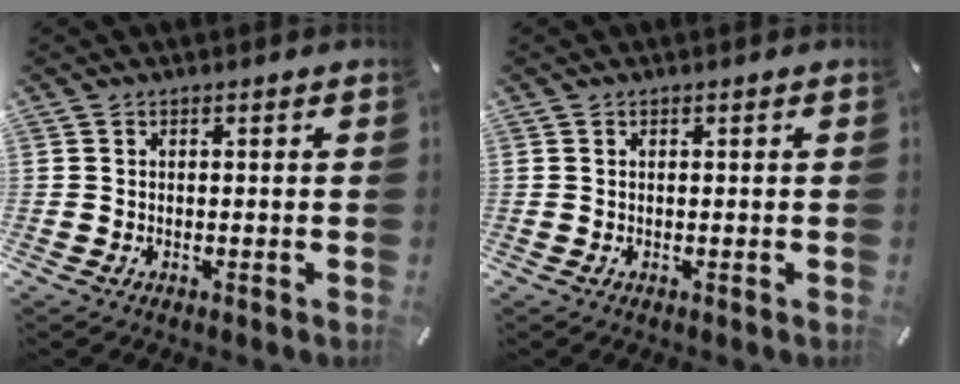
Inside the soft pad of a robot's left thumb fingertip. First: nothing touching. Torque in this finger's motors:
{"motor_torque": [-0.03, -0.07, 0.00, -0.03, 0.04]}